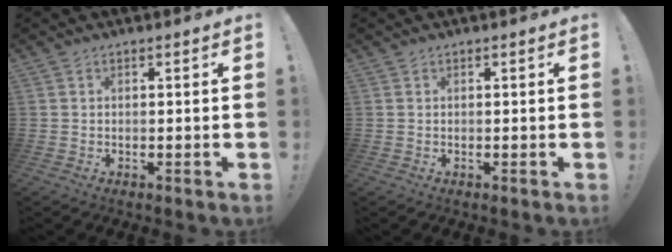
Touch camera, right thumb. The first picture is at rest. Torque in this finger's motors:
{"motor_torque": [0.04, 0.00, 0.09, -0.12, 0.05]}